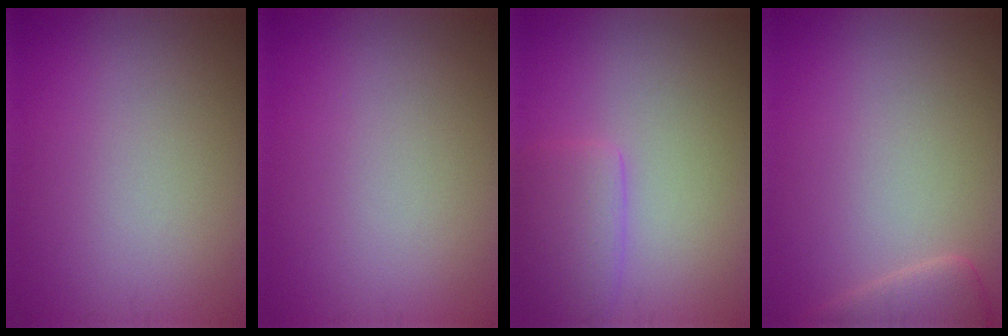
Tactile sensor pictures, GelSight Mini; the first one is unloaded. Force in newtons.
{"total": 0.0}
{"total": 2.9, "press": 2.9, "slide": 0.1}
{"total": 2.2, "press": 2.2, "slide": 0.2}